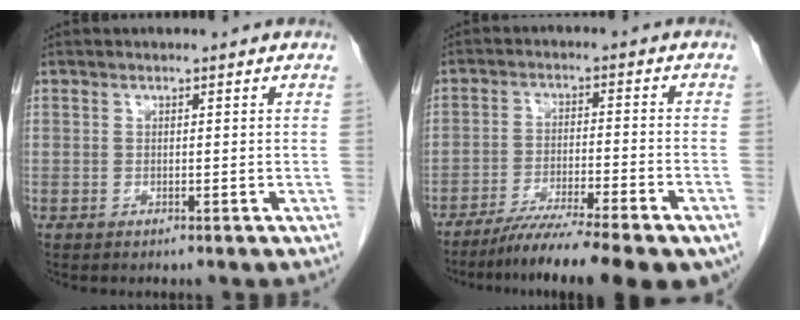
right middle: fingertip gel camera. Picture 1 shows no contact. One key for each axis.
{"total": 14.2, "fx": -11.0, "fy": 0.5, "fz": 8.9, "tx": -0.127, "ty": -0.028, "tz": -0.172}